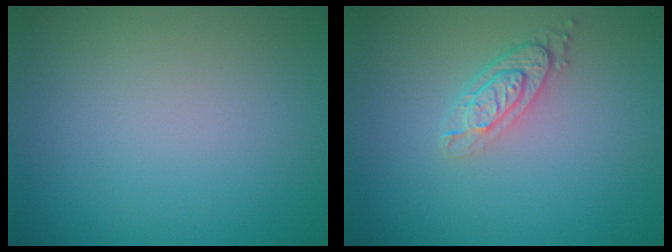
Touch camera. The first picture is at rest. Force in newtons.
{"total": 2.9, "press": 2.2, "slide": 1.9}